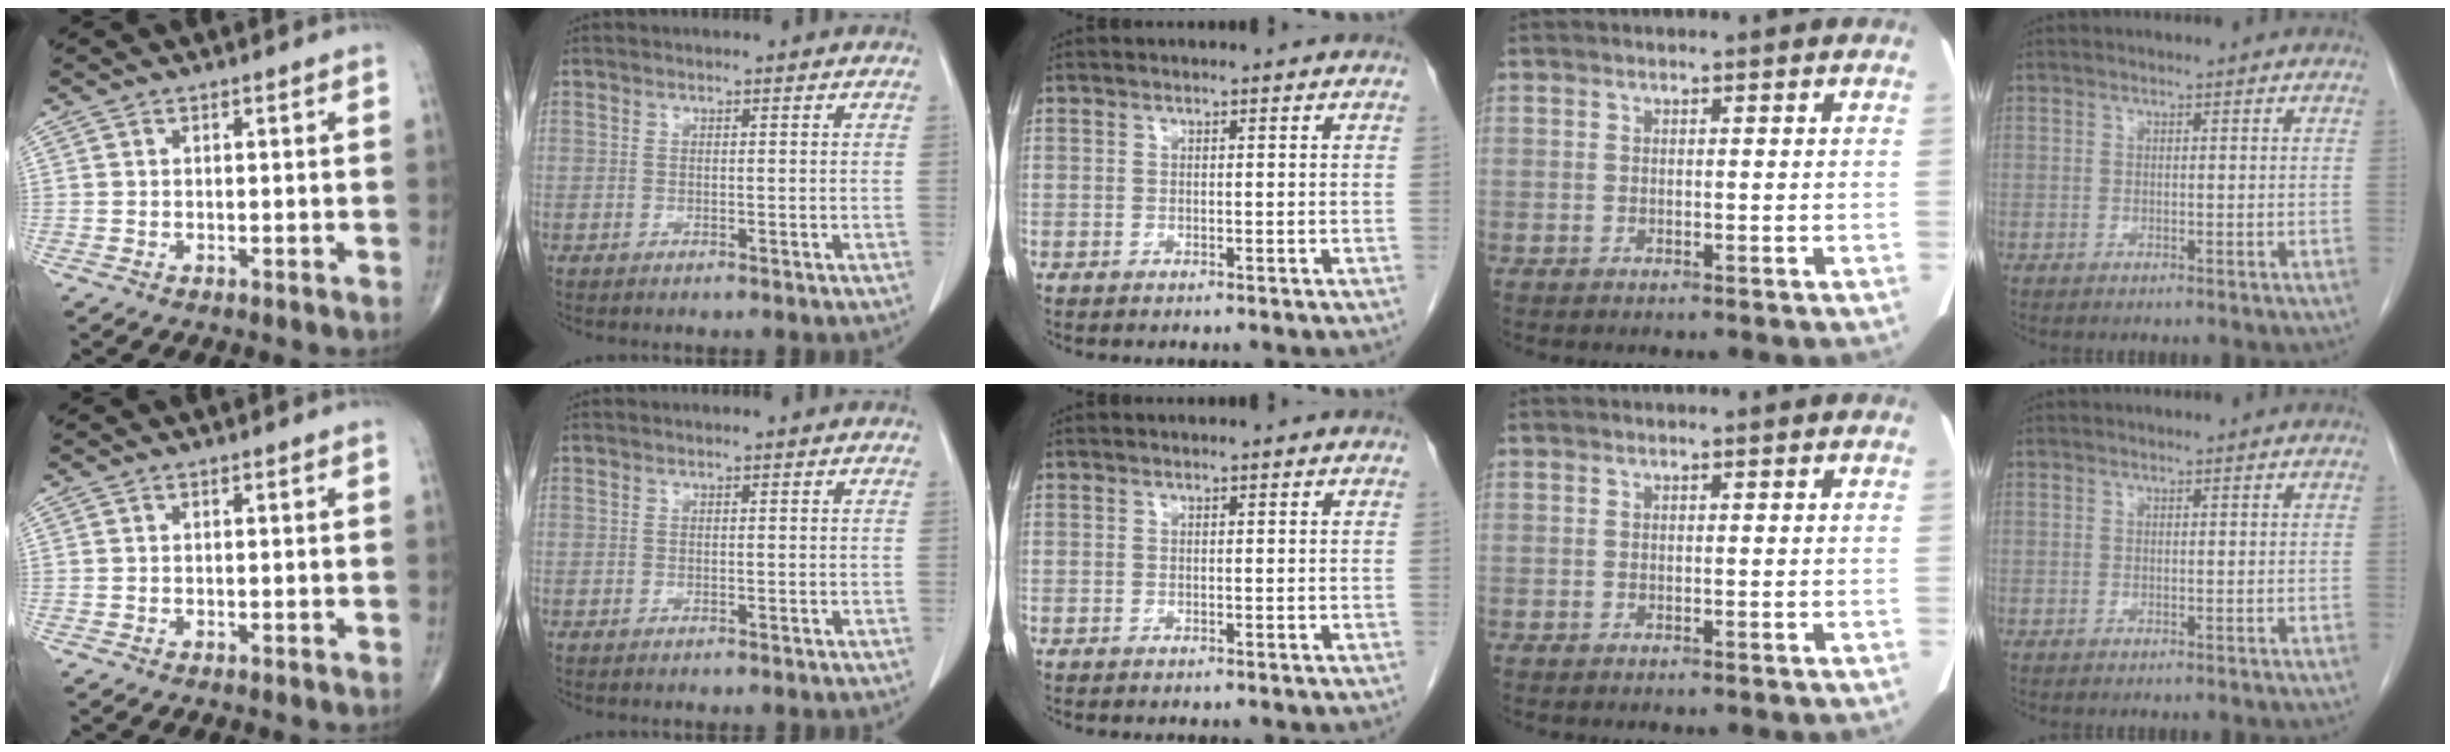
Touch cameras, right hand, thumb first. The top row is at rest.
{}